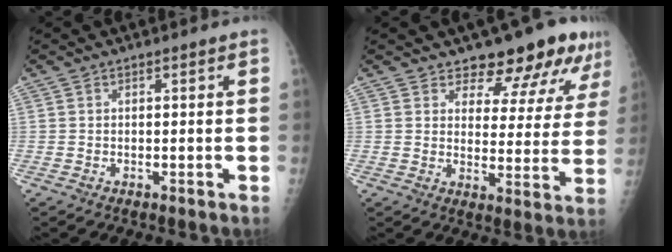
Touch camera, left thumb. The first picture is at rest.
{"total": 12.5, "force": [10.1, 5.4, 5.2], "torque": [-0.020, -0.065, 0.119]}